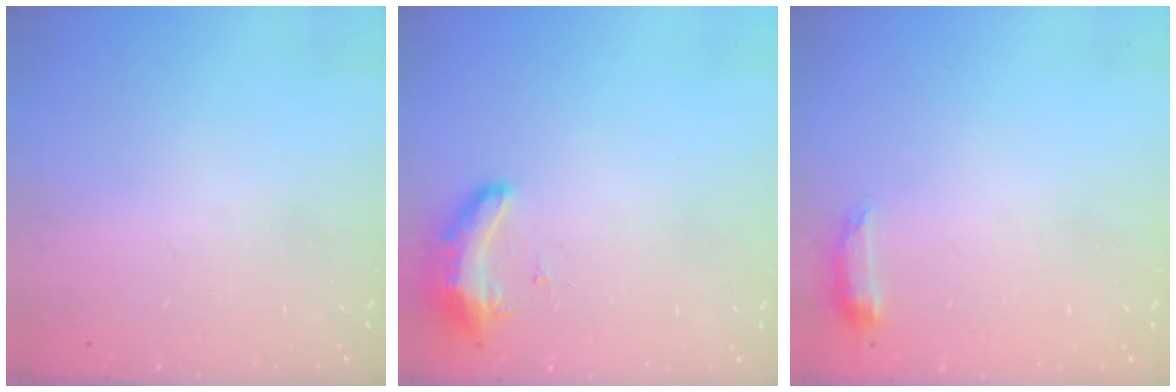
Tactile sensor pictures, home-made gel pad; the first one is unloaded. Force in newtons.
{"total": 8.5, "press": 8.3, "slide": 1.6}
{"total": 6.6, "press": 6.6, "slide": 0.6}